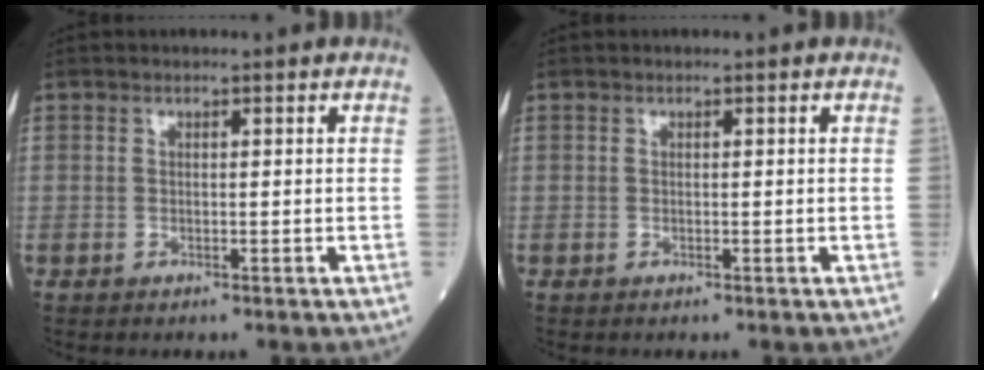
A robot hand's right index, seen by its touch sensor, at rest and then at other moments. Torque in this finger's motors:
{"motor_torque": [0.01, -0.01, 0.00, 0.02]}